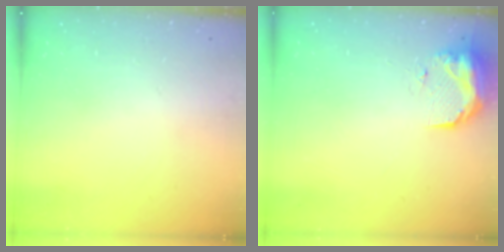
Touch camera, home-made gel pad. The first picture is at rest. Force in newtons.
{"total": 9.6, "press": 9.6, "slide": 0.5}